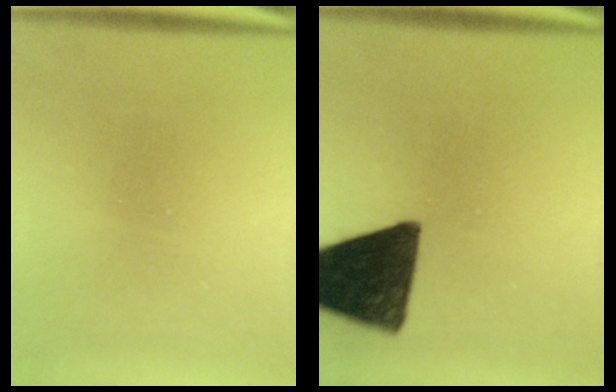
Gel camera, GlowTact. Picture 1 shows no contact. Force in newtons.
{"total": 15.0}